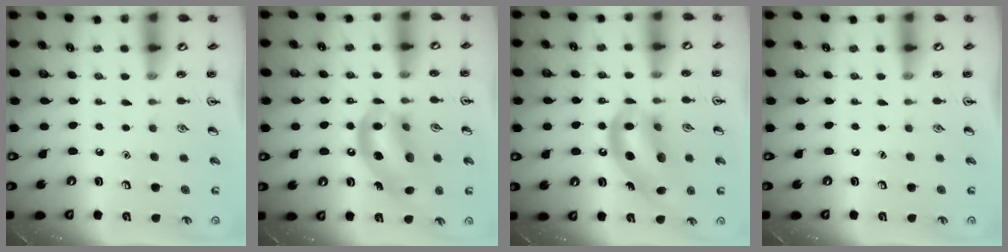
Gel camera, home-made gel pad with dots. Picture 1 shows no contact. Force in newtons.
{"total": 14.2, "press": 13.7, "slide": 3.6}
{"total": 14.1, "press": 13.4, "slide": 4.2}
{"total": 0.0}